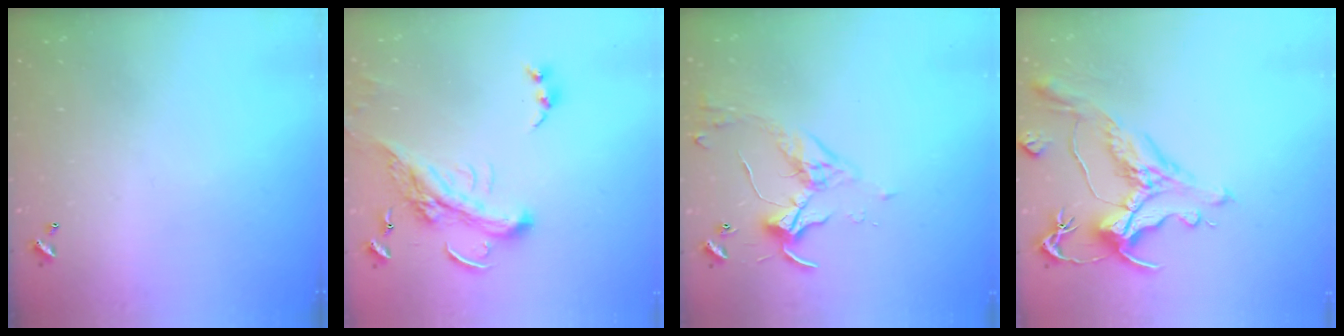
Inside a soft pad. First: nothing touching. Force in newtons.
{"total": 6.7, "press": 6.5, "slide": 1.6}
{"total": 3.6, "press": 3.5, "slide": 0.7}
{"total": 2.2, "press": 1.7, "slide": 1.4}